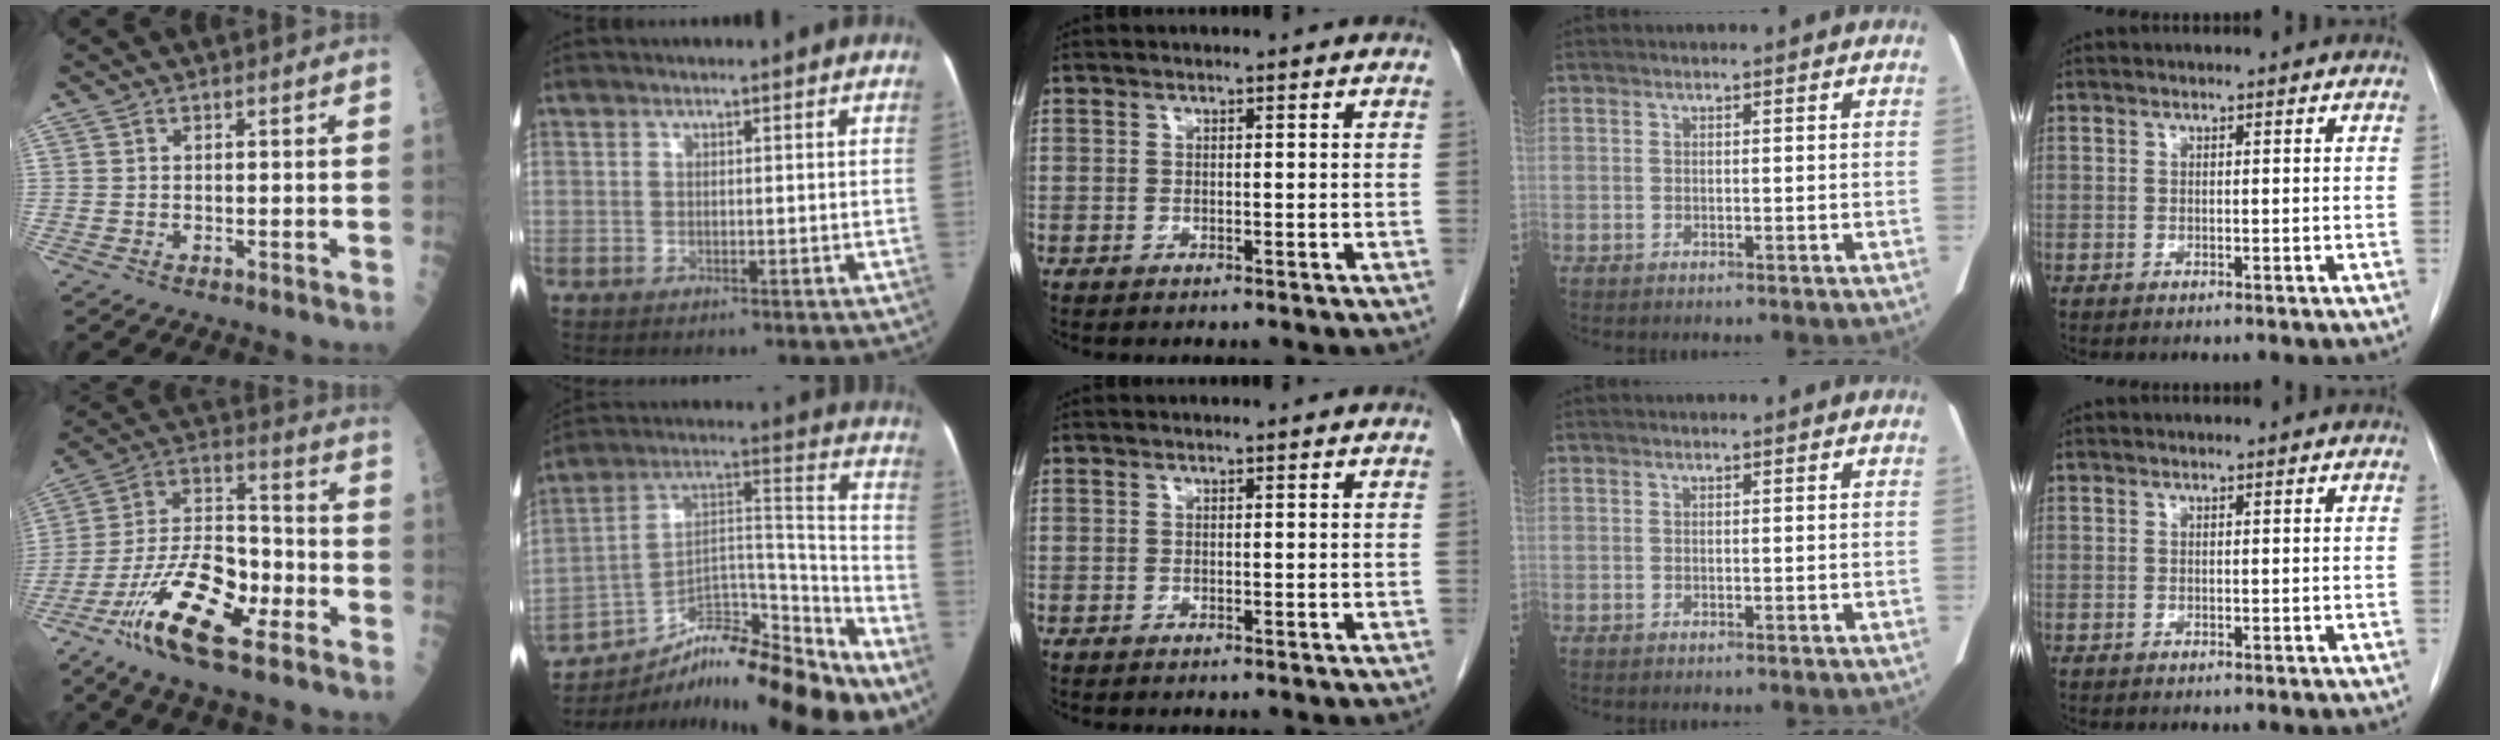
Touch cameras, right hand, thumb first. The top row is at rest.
{"thumb": {"total": 20.0, "force": [-9.9, 7.1, 15.9], "torque": [-0.301, 0.048, -0.181]}, "index": {"total": 20.7, "force": [-14.4, 4.7, 14.1], "torque": [-0.191, 0.055, -0.222]}}